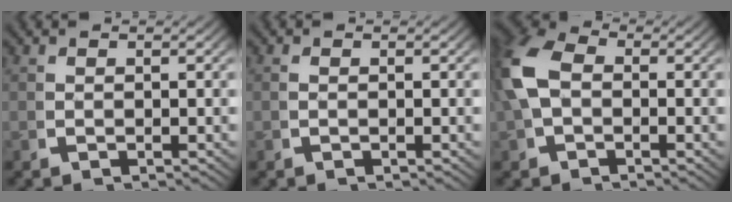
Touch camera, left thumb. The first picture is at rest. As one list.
[{"total": 0.0}, {"total": 6.4, "force": [0.4, 4.7, 4.3], "torque": [-0.116, -0.007, 0.010]}]